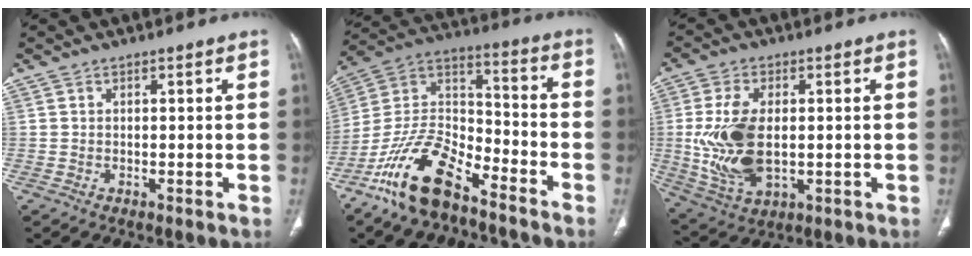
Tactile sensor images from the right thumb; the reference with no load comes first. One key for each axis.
{"total": 17.2, "fx": -11.9, "fy": 7.0, "fz": 10.2, "tx": -0.183, "ty": 0.078, "tz": -0.222}
{"total": 13.9, "fx": -0.2, "fy": 7.8, "fz": 11.4, "tx": -0.234, "ty": -0.010, "tz": 0.011}